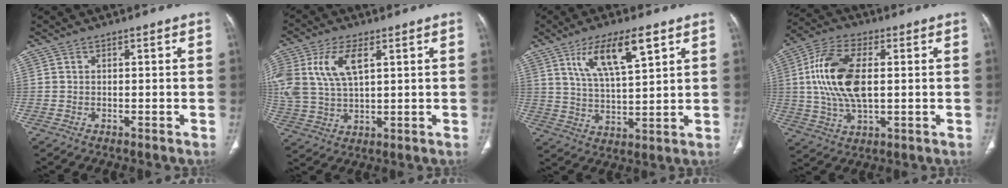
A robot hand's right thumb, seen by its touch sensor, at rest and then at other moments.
{"total": 13.2, "force": [4.6, 7.0, 10.2], "torque": [-0.231, -0.001, 0.095]}
{"total": 11.7, "force": [6.0, 3.4, 9.5], "torque": [-0.165, -0.023, 0.117]}
{"total": 14.9, "force": [1.6, 7.7, 12.7], "torque": [-0.264, 0.008, 0.031]}